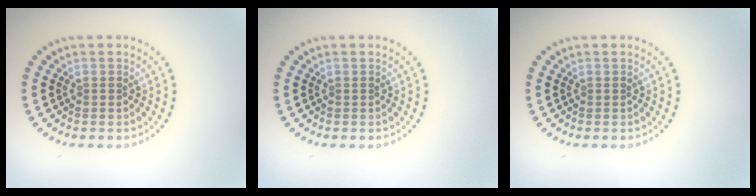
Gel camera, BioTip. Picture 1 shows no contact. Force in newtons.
{"total": 0.0}
{"total": 0.0}